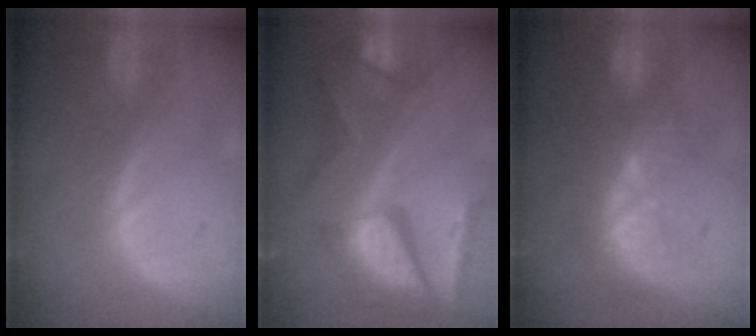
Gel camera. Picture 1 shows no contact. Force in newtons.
{"total": 11.6, "press": 9.7, "slide": 6.5}
{"total": 9.9, "press": 9.0, "slide": 4.2}